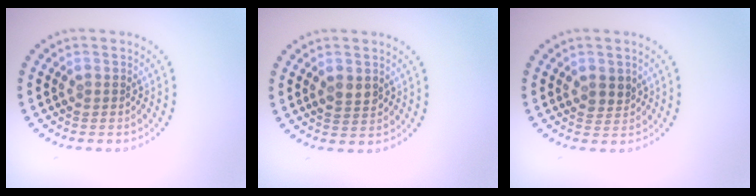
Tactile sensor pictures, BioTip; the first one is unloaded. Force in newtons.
{"total": 1.8, "press": 1.8, "slide": 0.3}
{"total": 1.7, "press": 1.4, "slide": 0.8}